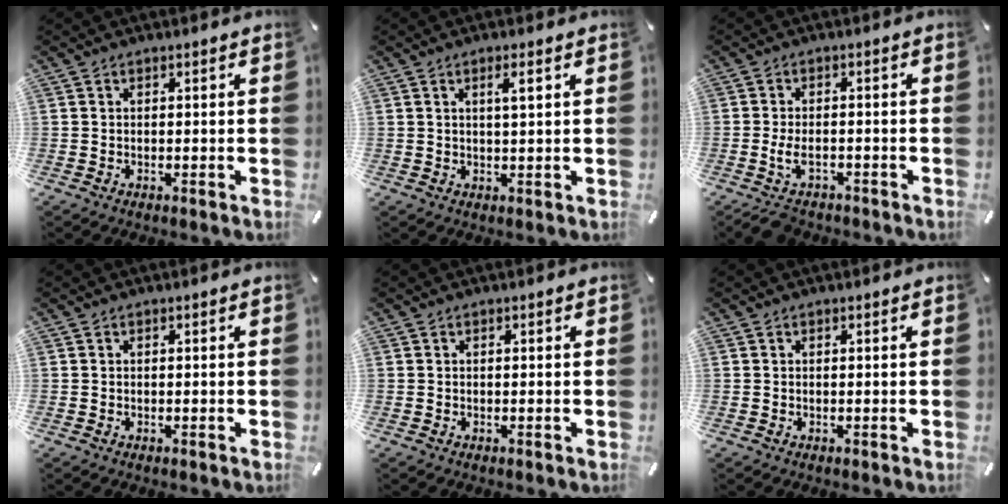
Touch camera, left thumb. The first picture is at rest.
{"total": 3.1, "force": [1.2, 0.5, 2.8], "torque": [-0.058, 0.004, 0.018]}
{"total": 4.8, "force": [-2.6, 2.4, 3.2], "torque": [-0.072, 0.009, -0.051]}
{"total": 0.0}
{"total": 0.0}
{"total": 0.0}